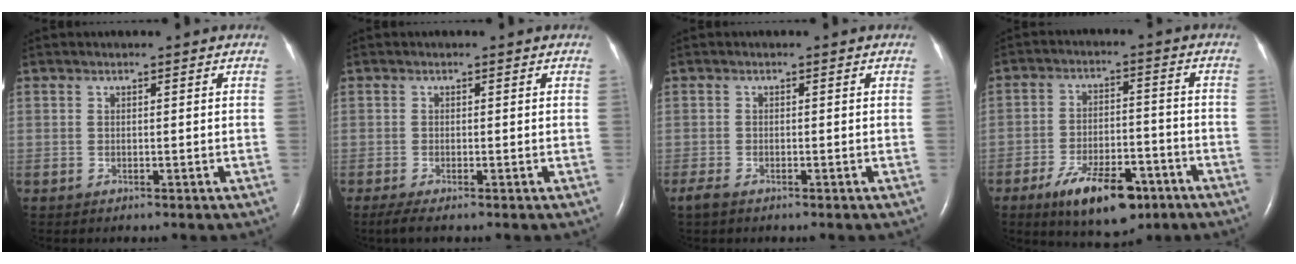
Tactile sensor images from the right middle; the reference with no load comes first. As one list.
[{"total": 1.9, "force": [-1.3, 0.2, 1.4], "torque": [-0.032, -0.008, -0.028]}, {"total": 1.8, "force": [-1.3, 0.6, 1.1], "torque": [-0.029, -0.005, -0.025]}, {"total": 12.5, "force": [-7.5, 4.8, 8.7], "torque": [-0.145, -0.005, -0.115]}]